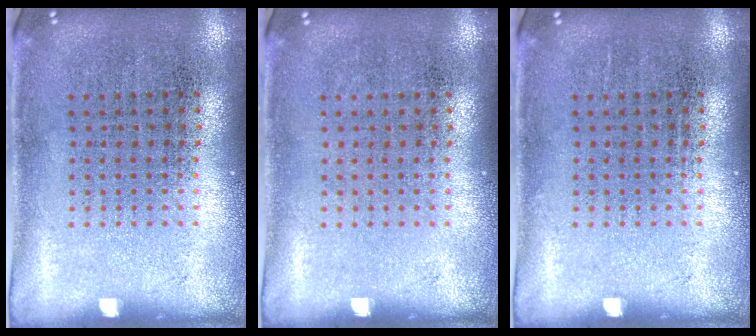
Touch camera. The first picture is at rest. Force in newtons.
{"total": 0.0}
{"total": 0.0}